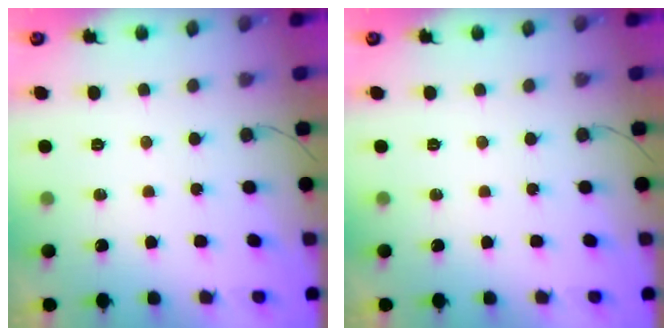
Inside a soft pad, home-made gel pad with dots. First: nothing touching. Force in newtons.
{"total": 0.0}